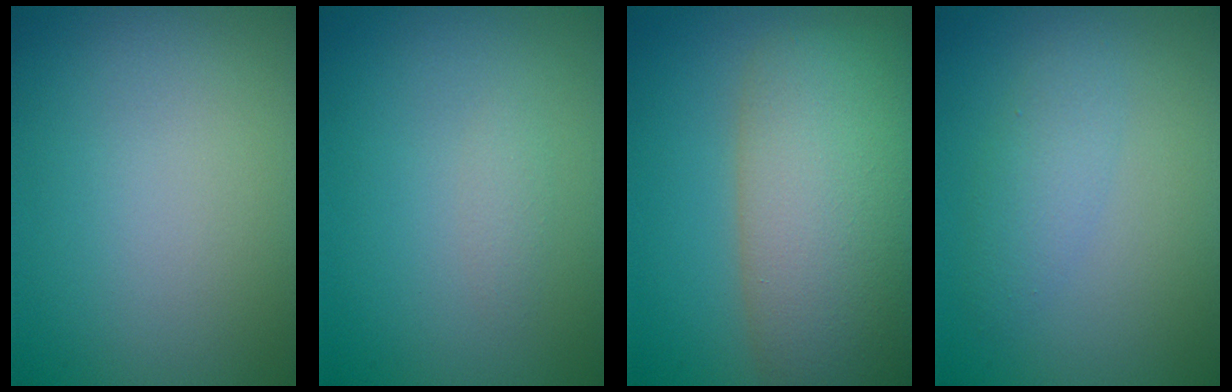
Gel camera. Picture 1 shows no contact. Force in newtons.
{"total": 0.8, "press": 0.8, "slide": 0.0}
{"total": 12.2, "press": 12.1, "slide": 0.7}
{"total": 1.9, "press": 1.9, "slide": 0.1}